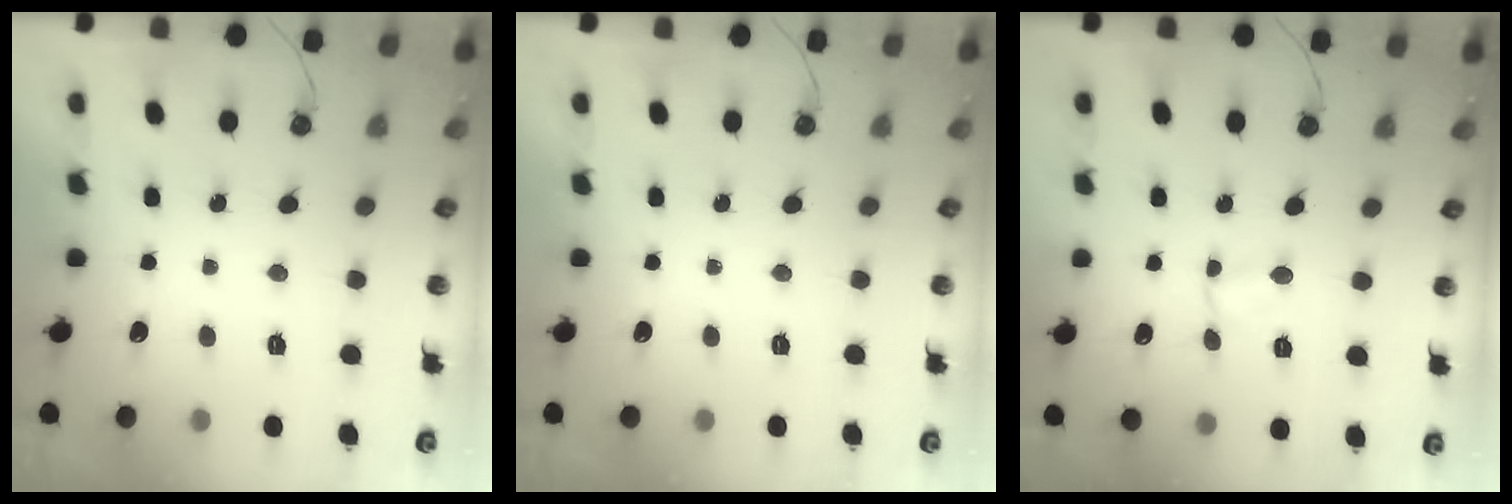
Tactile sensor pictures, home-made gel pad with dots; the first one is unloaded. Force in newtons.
{"total": 0.0}
{"total": 3.4, "press": 3.3, "slide": 0.3}